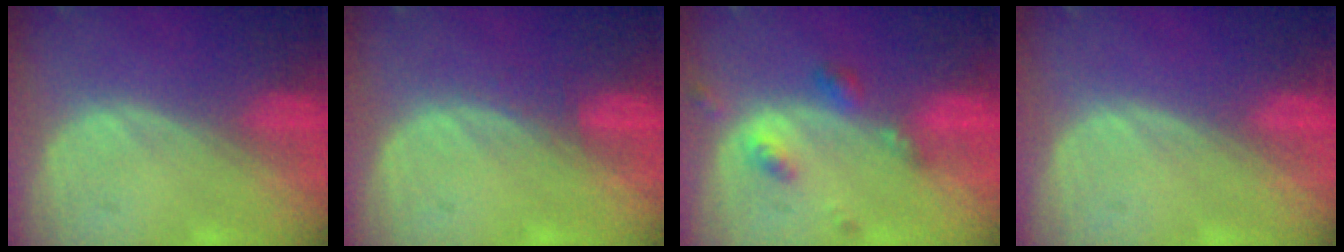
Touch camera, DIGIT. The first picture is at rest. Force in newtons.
{"total": 1.0, "press": 0.9, "slide": 0.3}
{"total": 4.6, "press": 4.1, "slide": 2.1}
{"total": 0.0}